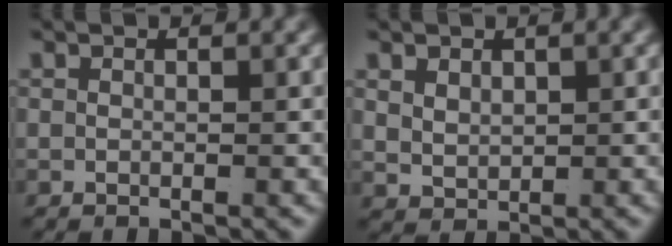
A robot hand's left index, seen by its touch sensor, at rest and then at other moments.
{"total": 1.8, "force": [0.9, 1.2, 1.0], "torque": [-0.025, -0.015, 0.035]}